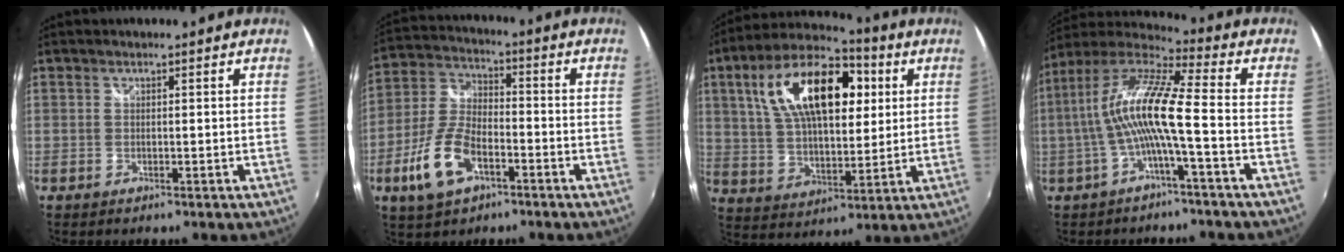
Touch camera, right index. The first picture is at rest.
{"total": 12.0, "force": [-5.5, 5.9, 8.9], "torque": [-0.198, -0.001, -0.102]}
{"total": 21.0, "force": [6.7, 10.4, 17.0], "torque": [-0.317, 0.040, 0.114]}
{"total": 12.1, "force": [-1.8, 0.7, 11.9], "torque": [-0.226, 0.011, -0.036]}